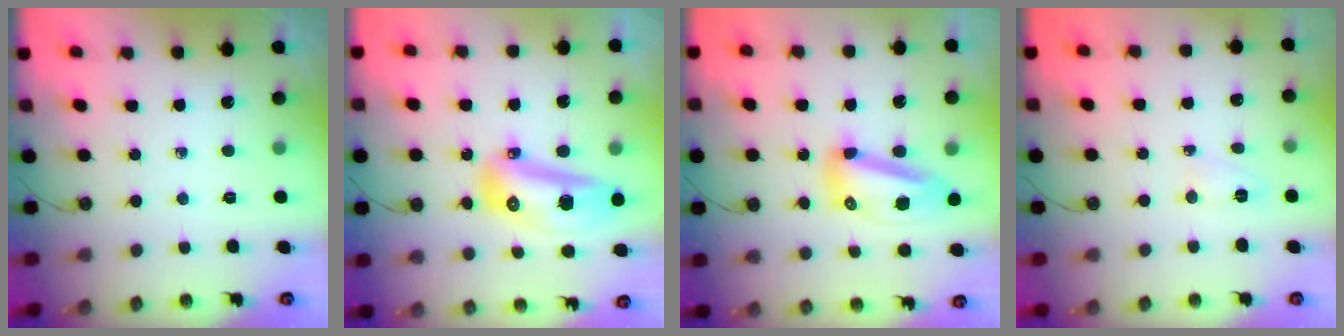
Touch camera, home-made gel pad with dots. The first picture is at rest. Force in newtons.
{"total": 14.6, "press": 14.5, "slide": 1.7}
{"total": 12.7, "press": 12.5, "slide": 1.8}
{"total": 4.2, "press": 4.1, "slide": 0.9}